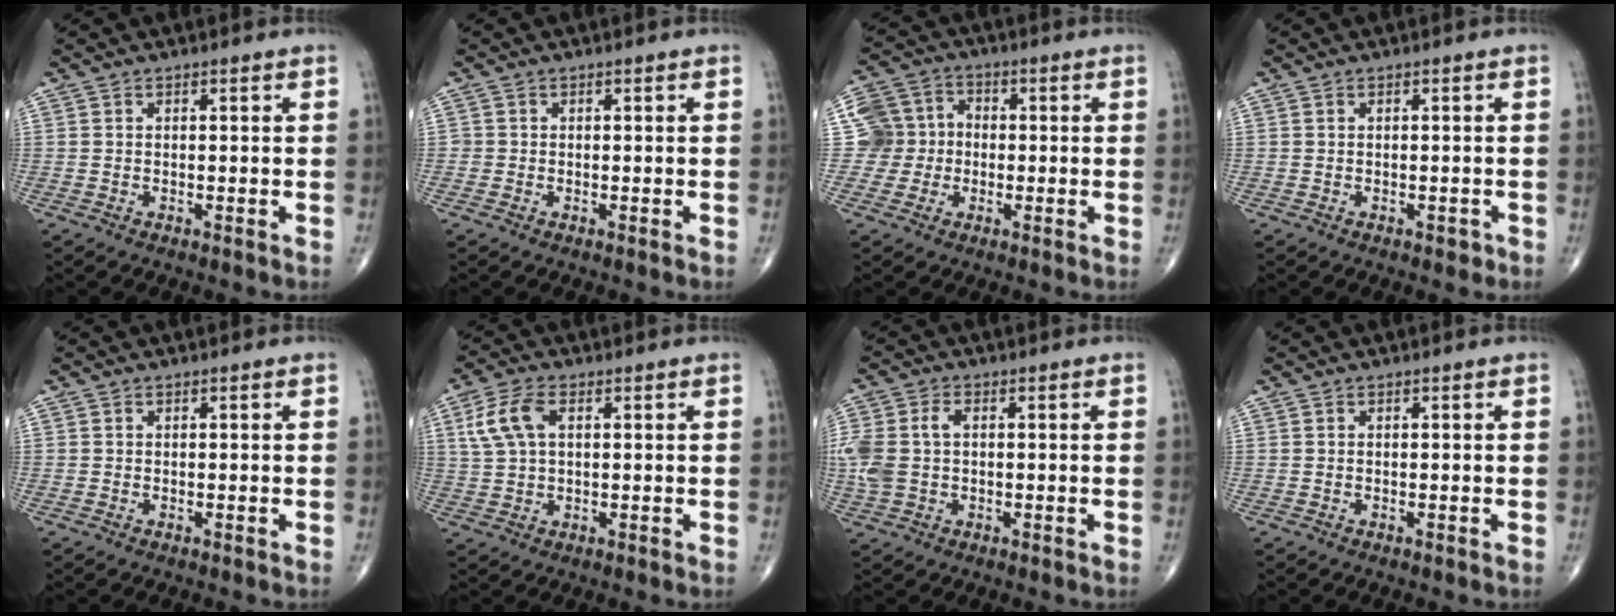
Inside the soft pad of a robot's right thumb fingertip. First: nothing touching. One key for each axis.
{"total": 0.7, "fx": -0.2, "fy": 0.7, "fz": 0.0, "tx": 0.004, "ty": 0.005, "tz": -0.006}
{"total": 0.5, "fx": 0.0, "fy": 0.5, "fz": 0.0, "tx": 0.004, "ty": 0.004, "tz": -0.001}
{"total": 1.0, "fx": -0.4, "fy": 0.7, "fz": 0.6, "tx": -0.005, "ty": 0.000, "tz": -0.005}
{"total": 0.0}
{"total": 7.2, "fx": 2.1, "fy": 4.0, "fz": 5.7, "tx": -0.127, "ty": 0.009, "tz": 0.041}
{"total": 8.2, "fx": 0.3, "fy": 5.5, "fz": 6.0, "tx": -0.155, "ty": 0.021, "tz": 0.010}
{"total": 0.0}